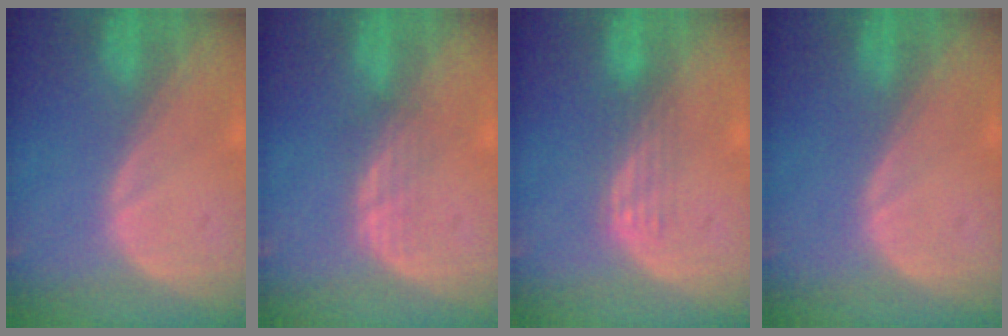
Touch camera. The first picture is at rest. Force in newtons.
{"total": 2.4, "press": 2.4, "slide": 0.5}
{"total": 2.8, "press": 2.5, "slide": 1.3}
{"total": 0.0}